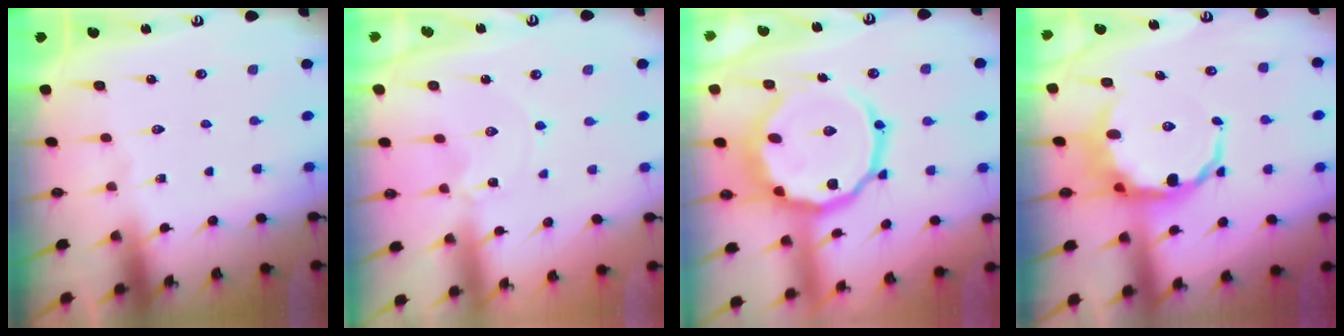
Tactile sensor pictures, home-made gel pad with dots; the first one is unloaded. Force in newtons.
{"total": 0.6, "press": 0.5, "slide": 0.1}
{"total": 18.3, "press": 18.2, "slide": 2.2}
{"total": 10.5, "press": 10.0, "slide": 3.0}